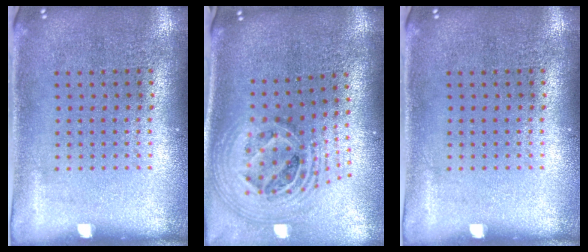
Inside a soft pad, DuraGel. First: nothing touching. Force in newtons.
{"total": 2.7, "press": 2.0, "slide": 1.9}
{"total": 0.0}